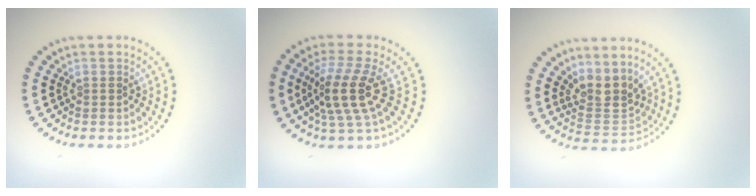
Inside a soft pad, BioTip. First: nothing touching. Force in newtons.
{"total": 4.2, "press": 3.5, "slide": 2.4}
{"total": 3.3, "press": 2.5, "slide": 2.1}